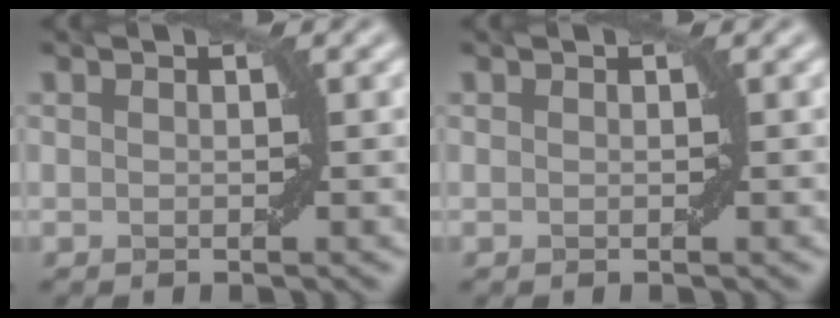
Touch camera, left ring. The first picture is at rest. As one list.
[{"total": 0.0}]